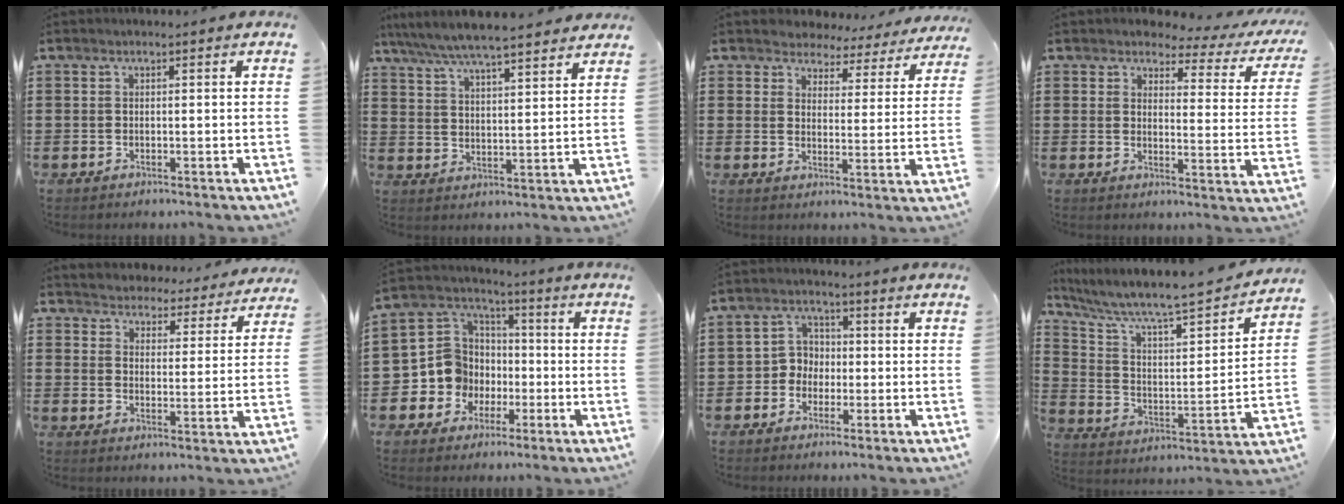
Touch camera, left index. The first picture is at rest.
{"total": 6.1, "force": [5.7, 0.1, 2.2], "torque": [-0.066, -0.029, 0.099]}
{"total": 4.2, "force": [4.0, 1.1, 0.0], "torque": [-0.025, -0.026, 0.068]}
{"total": 3.2, "force": [2.7, 0.9, 1.3], "torque": [-0.039, -0.018, 0.039]}
{"total": 4.4, "force": [4.3, 0.0, -0.6], "torque": [-0.016, -0.037, 0.073]}
{"total": 8.8, "force": [-1.8, 8.5, 1.5], "torque": [-0.084, 0.008, -0.033]}
{"total": 4.0, "force": [-1.2, 3.7, 1.1], "torque": [-0.038, 0.011, -0.028]}
{"total": 6.3, "force": [5.6, 0.6, 2.8], "torque": [-0.085, -0.054, 0.087]}